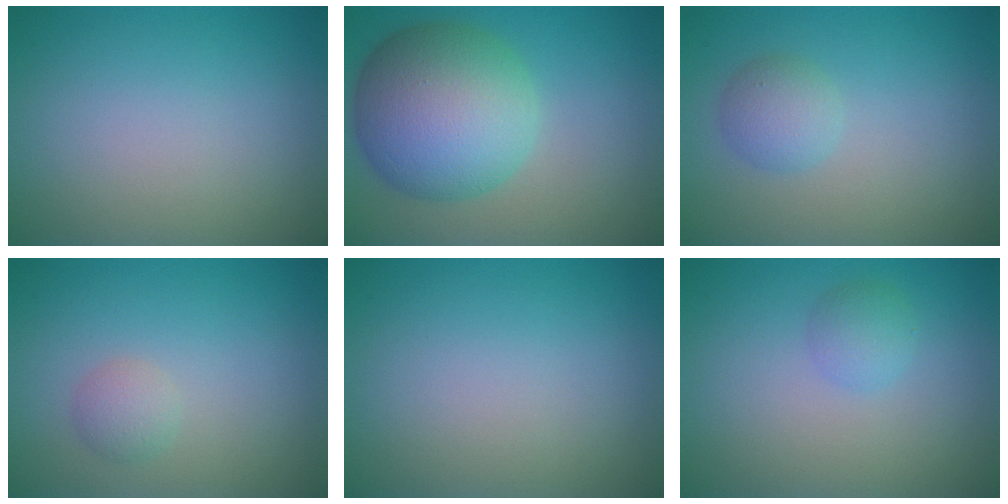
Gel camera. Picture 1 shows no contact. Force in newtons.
{"total": 10.8, "press": 10.8, "slide": 0.3}
{"total": 2.2, "press": 2.2, "slide": 0.1}
{"total": 1.4, "press": 1.4, "slide": 0.1}
{"total": 0.0}
{"total": 1.6, "press": 1.6, "slide": 0.0}